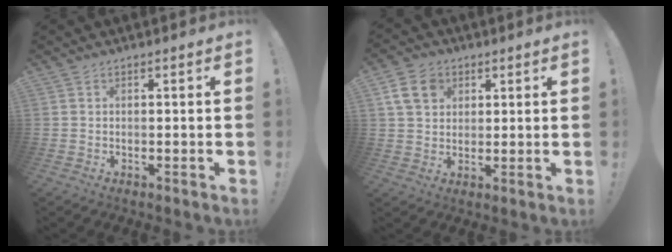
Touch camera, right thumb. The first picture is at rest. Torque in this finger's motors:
{"motor_torque": [0.01, 0.00, 0.49, 0.14, 0.00]}